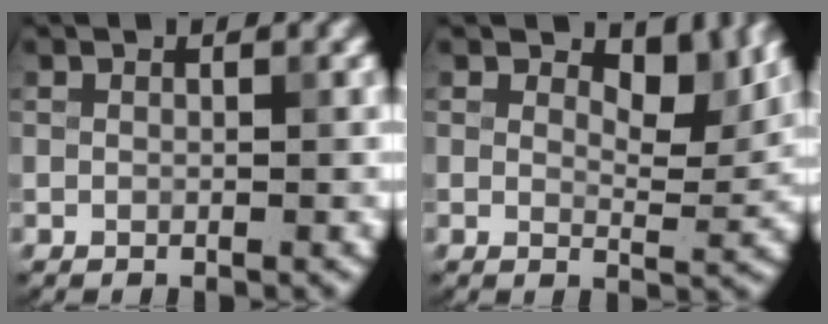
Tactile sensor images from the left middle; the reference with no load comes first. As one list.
[{"total": 4.3, "force": [2.6, 1.9, 2.8], "torque": [-0.040, -0.007, 0.034]}]